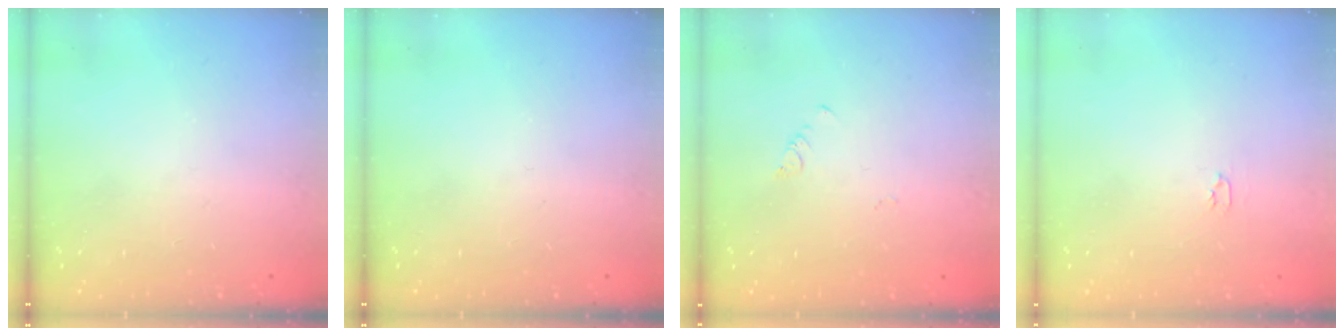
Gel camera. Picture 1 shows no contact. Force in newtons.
{"total": 0.0}
{"total": 1.9, "press": 1.9, "slide": 0.4}
{"total": 2.0, "press": 2.0, "slide": 0.3}